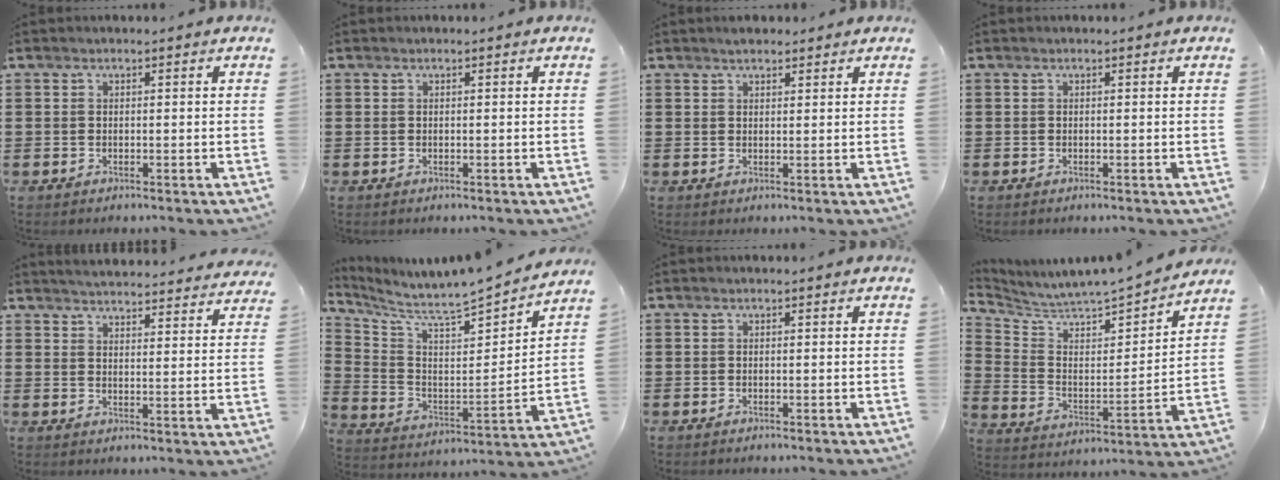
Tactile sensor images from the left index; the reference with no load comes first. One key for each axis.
{"total": 0.0}
{"total": 2.0, "fx": 1.8, "fy": 0.7, "fz": 0.7, "tx": -0.016, "ty": 0.004, "tz": 0.034}
{"total": 0.0}
{"total": 4.1, "fx": 4.0, "fy": -0.4, "fz": 0.3, "tx": -0.024, "ty": -0.029, "tz": 0.069}
{"total": 5.3, "fx": 5.2, "fy": 0.1, "fz": 1.0, "tx": -0.052, "ty": -0.060, "tz": 0.080}
{"total": 0.0}
{"total": 3.8, "fx": 3.8, "fy": 0.5, "fz": -0.1, "tx": -0.030, "ty": -0.052, "tz": 0.055}